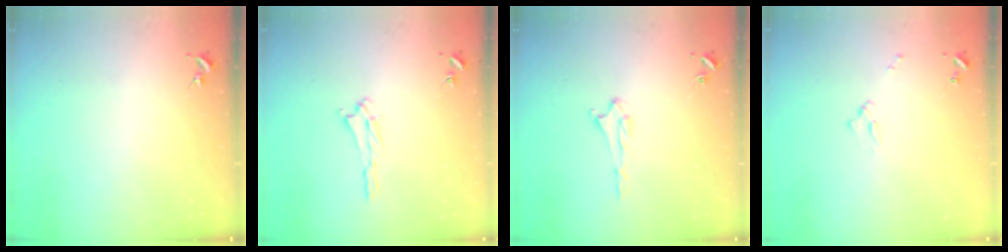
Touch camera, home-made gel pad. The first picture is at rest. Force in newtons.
{"total": 1.2, "press": 1.1, "slide": 0.5}
{"total": 1.5, "press": 1.5, "slide": 0.2}
{"total": 1.7, "press": 1.6, "slide": 0.2}